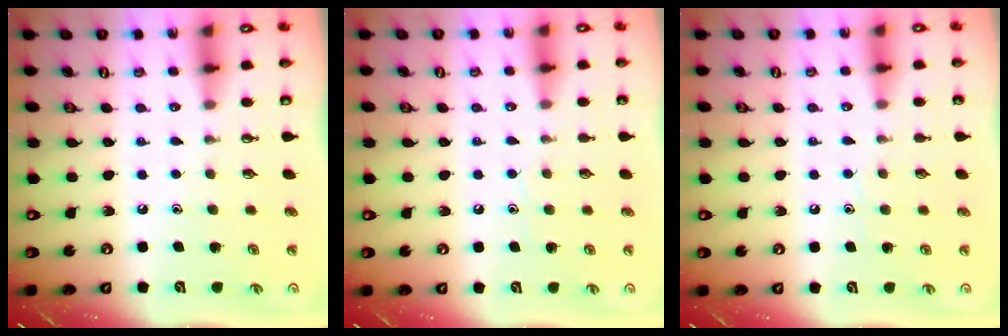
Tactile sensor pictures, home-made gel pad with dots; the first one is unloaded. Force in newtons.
{"total": 6.1, "press": 6.0, "slide": 0.7}
{"total": 6.1, "press": 6.0, "slide": 0.7}